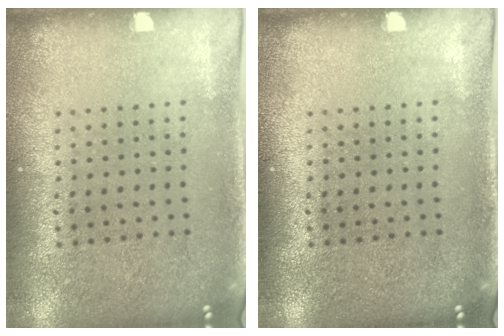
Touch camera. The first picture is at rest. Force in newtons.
{"total": 0.0}